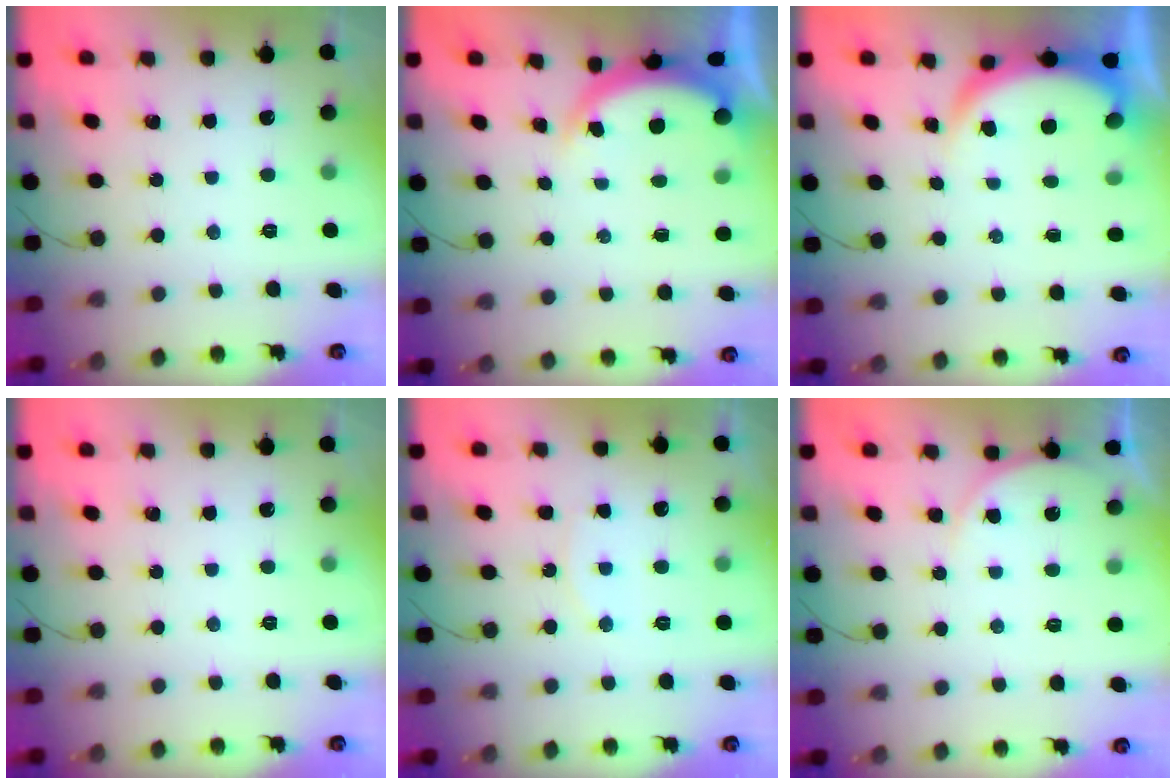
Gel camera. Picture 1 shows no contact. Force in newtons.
{"total": 5.0, "press": 4.8, "slide": 1.2}
{"total": 5.4, "press": 5.4, "slide": 0.8}
{"total": 0.0}
{"total": 7.3, "press": 7.3, "slide": 0.4}
{"total": 4.6, "press": 4.6, "slide": 0.4}